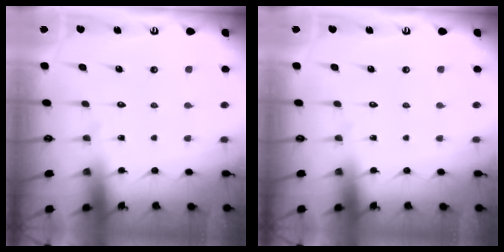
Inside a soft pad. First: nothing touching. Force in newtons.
{"total": 0.0}